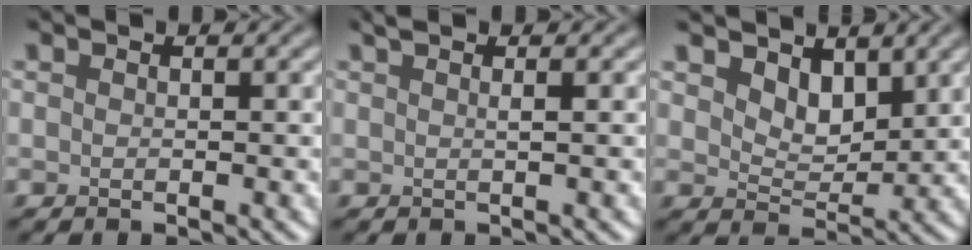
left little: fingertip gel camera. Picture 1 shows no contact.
{"total": 1.6, "force": [0.8, 0.5, 1.3], "torque": [-0.017, 0.001, 0.005]}
{"total": 2.7, "force": [2.1, 1.4, 1.1], "torque": [-0.030, -0.012, 0.032]}